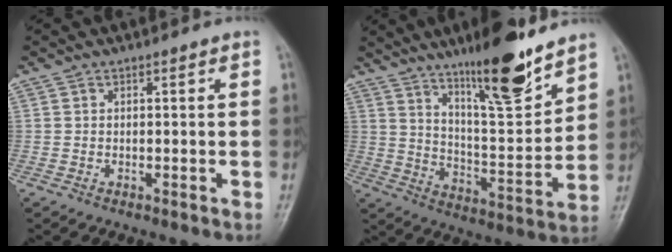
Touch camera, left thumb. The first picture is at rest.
{"total": 16.4, "force": [11.7, 3.3, 10.9], "torque": [-0.150, -0.082, 0.200]}